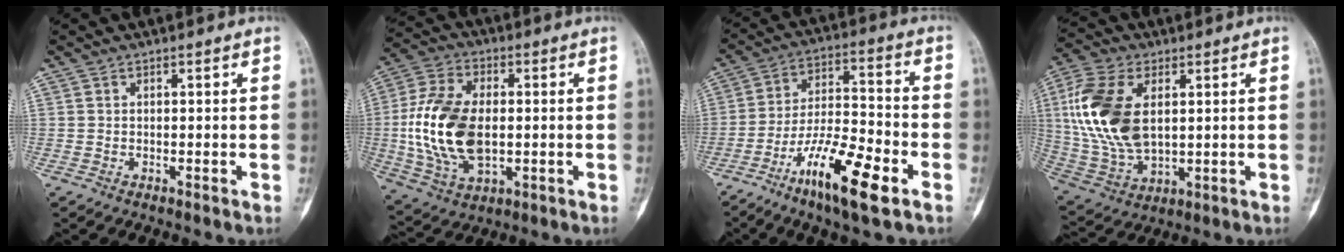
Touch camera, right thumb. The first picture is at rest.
{"total": 18.0, "force": [-0.6, 10.7, 14.5], "torque": [-0.290, 0.003, -0.004]}
{"total": 15.8, "force": [-8.2, 3.8, 12.9], "torque": [-0.234, 0.044, -0.144]}
{"total": 17.7, "force": [3.2, 10.2, 14.0], "torque": [-0.297, -0.009, 0.068]}